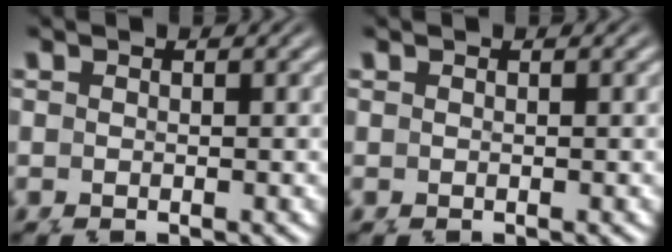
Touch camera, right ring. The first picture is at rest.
{"total": 0.0}